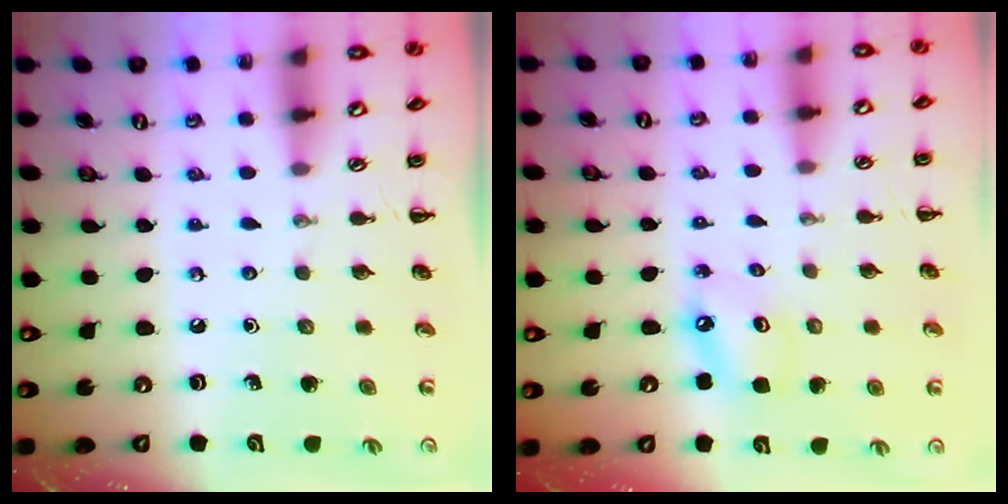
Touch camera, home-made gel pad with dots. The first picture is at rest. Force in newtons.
{"total": 5.3, "press": 5.3, "slide": 0.9}